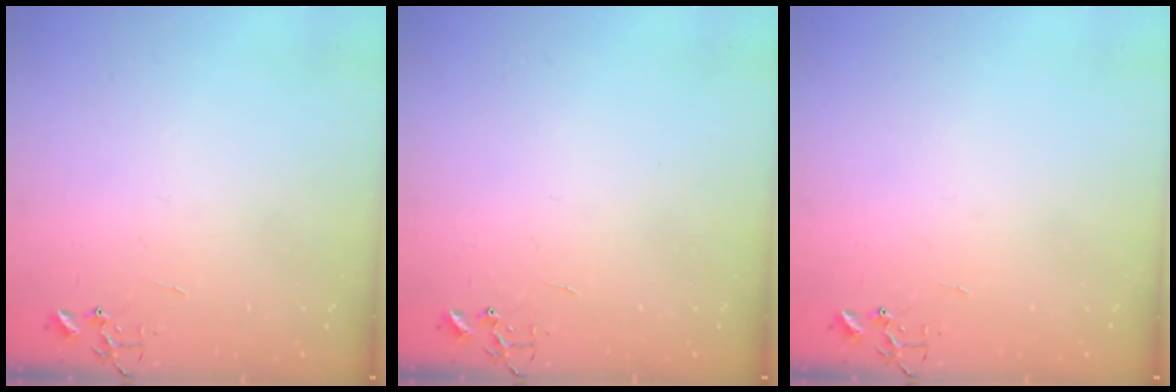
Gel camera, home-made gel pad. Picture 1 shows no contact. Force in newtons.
{"total": 0.0}
{"total": 0.0}